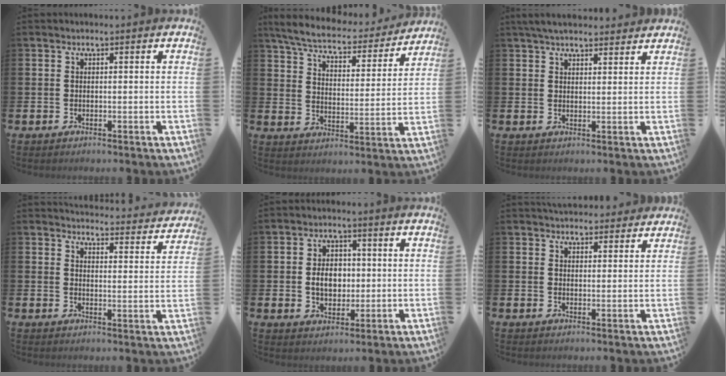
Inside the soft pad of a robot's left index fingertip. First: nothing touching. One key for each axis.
{"total": 6.8, "fx": 6.3, "fy": 1.1, "fz": 2.2, "tx": -0.071, "ty": -0.043, "tz": 0.105}
{"total": 4.2, "fx": 3.9, "fy": 1.0, "fz": 1.1, "tx": -0.024, "ty": -0.011, "tz": 0.072}
{"total": 4.0, "fx": 4.0, "fy": 0.5, "fz": 0.4, "tx": -0.004, "ty": -0.037, "tz": 0.064}
{"total": 4.7, "fx": 0.3, "fy": 3.5, "fz": 3.1, "tx": -0.046, "ty": 0.005, "tz": -0.005}
{"total": 3.9, "fx": 3.7, "fy": 1.1, "fz": 0.0, "tx": 0.008, "ty": -0.020, "tz": 0.067}